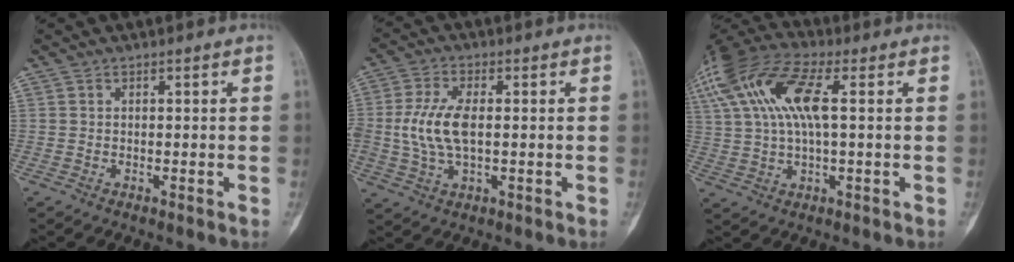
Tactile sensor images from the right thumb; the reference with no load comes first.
{"total": 9.1, "force": [0.2, 4.6, 7.9], "torque": [-0.178, 0.003, 0.006]}
{"total": 18.5, "force": [5.2, 7.2, 16.2], "torque": [-0.365, 0.036, 0.091]}